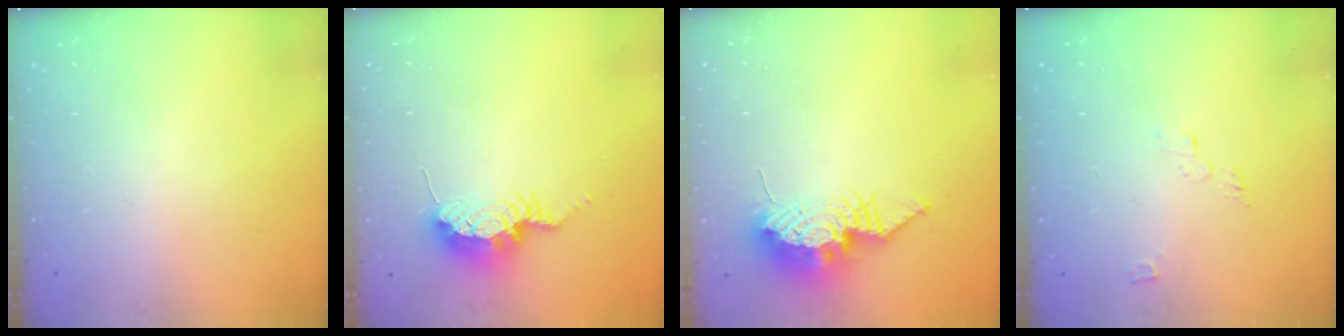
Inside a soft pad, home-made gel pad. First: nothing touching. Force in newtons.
{"total": 8.7, "press": 8.7, "slide": 0.9}
{"total": 11.7, "press": 11.6, "slide": 1.1}
{"total": 3.5, "press": 3.5, "slide": 0.3}